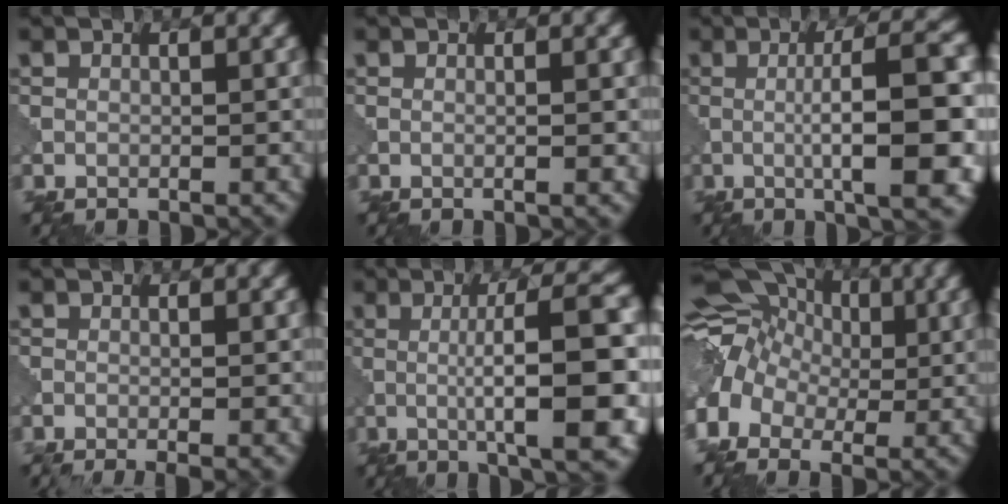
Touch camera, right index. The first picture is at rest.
{"total": 1.7, "force": [0.0, 0.7, 1.5], "torque": [0.002, 0.012, -0.014]}
{"total": 9.9, "force": [-0.9, 2.0, 9.6], "torque": [-0.111, 0.007, -0.014]}
{"total": 3.4, "force": [-1.1, 1.6, 2.8], "torque": [-0.012, -0.001, -0.019]}
{"total": 11.1, "force": [-1.0, 2.3, 10.8], "torque": [-0.127, 0.010, -0.015]}
{"total": 9.3, "force": [0.0, 8.0, 4.8], "torque": [-0.110, 0.026, -0.033]}